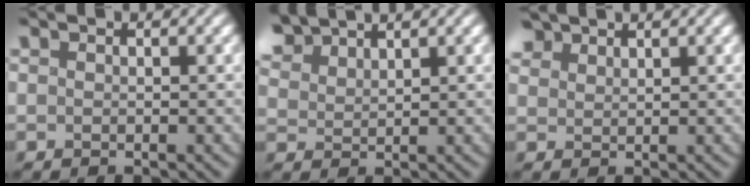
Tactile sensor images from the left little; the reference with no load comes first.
{"total": 4.0, "force": [3.4, 1.4, 1.5], "torque": [-0.052, 0.006, 0.077]}
{"total": 2.1, "force": [1.8, 1.0, 0.5], "torque": [-0.022, 0.007, 0.040]}